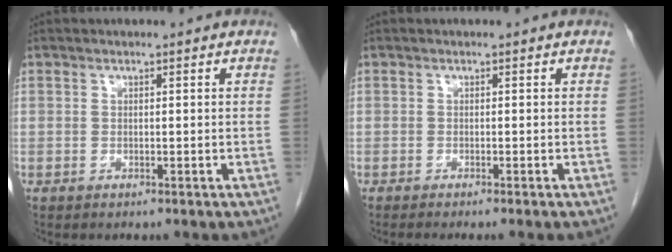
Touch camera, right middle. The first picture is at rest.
{"total": 3.3, "force": [-2.8, -0.5, 1.7], "torque": [-0.015, -0.001, -0.039]}